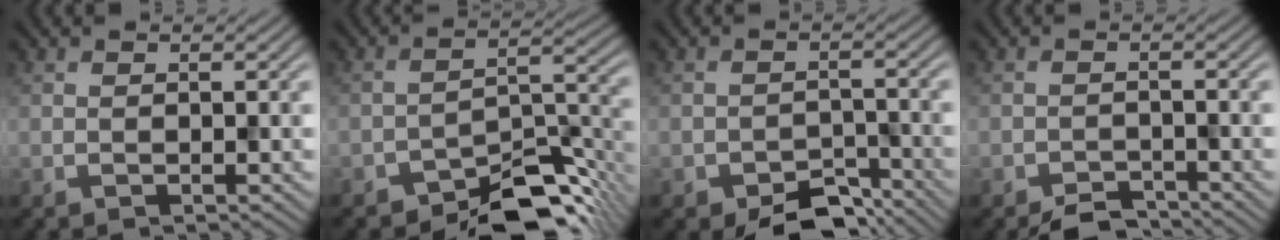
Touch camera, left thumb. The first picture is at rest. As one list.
[{"total": 8.8, "force": [-6.9, 3.2, 4.4], "torque": [-0.045, 0.003, -0.126]}, {"total": 5.4, "force": [-4.0, 2.6, 2.4], "torque": [-0.036, -0.006, -0.064]}, {"total": 3.1, "force": [-2.8, 0.8, 0.9], "torque": [-0.013, -0.001, -0.053]}]